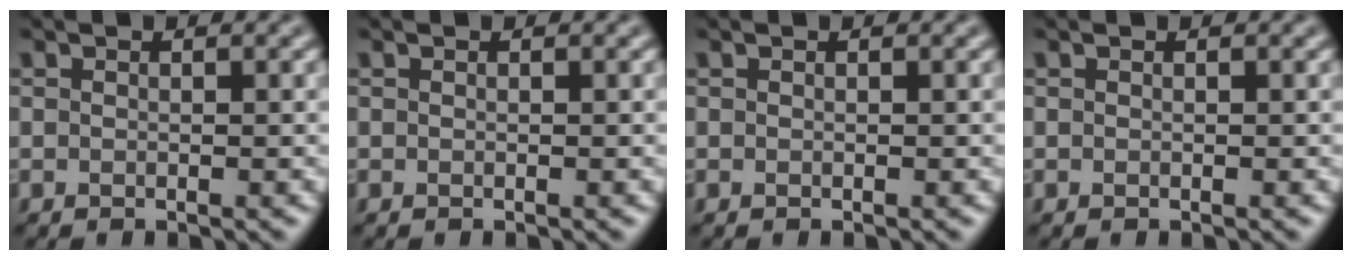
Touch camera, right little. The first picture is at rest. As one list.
[{"total": 0.0}, {"total": 0.0}, {"total": 0.0}]